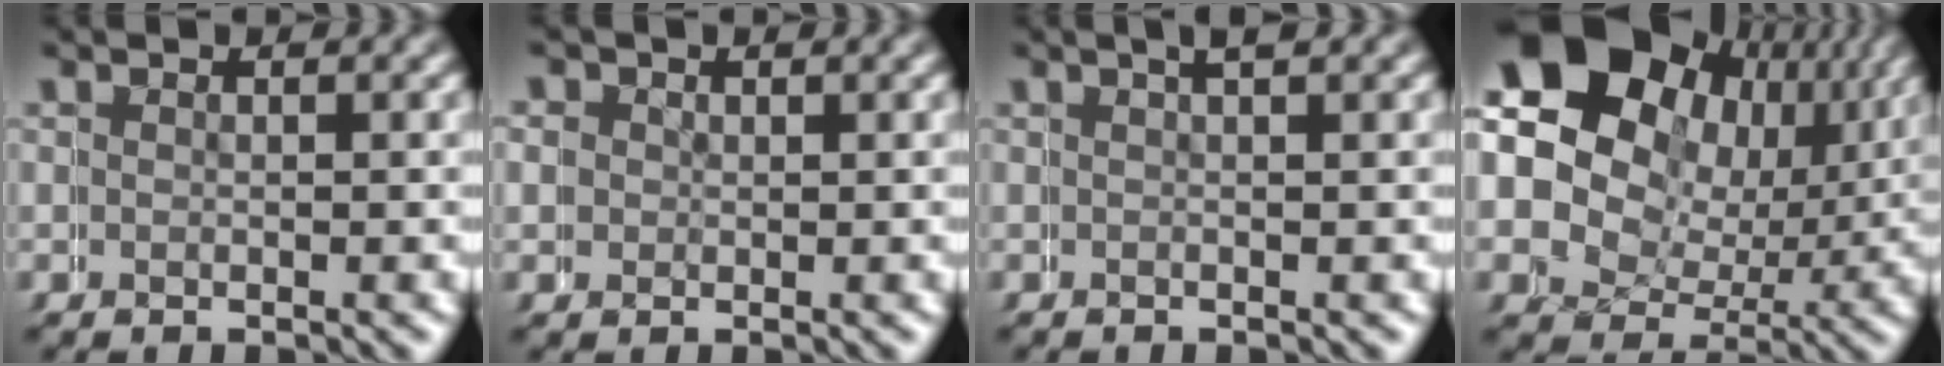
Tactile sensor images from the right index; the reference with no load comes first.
{"total": 2.6, "force": [1.0, 2.4, -0.1], "torque": [-0.019, -0.011, 0.017]}
{"total": 1.4, "force": [0.9, -0.5, 0.8], "torque": [0.000, 0.016, 0.011]}
{"total": 19.2, "force": [6.3, 15.8, 9.0], "torque": [-0.178, 0.000, 0.084]}